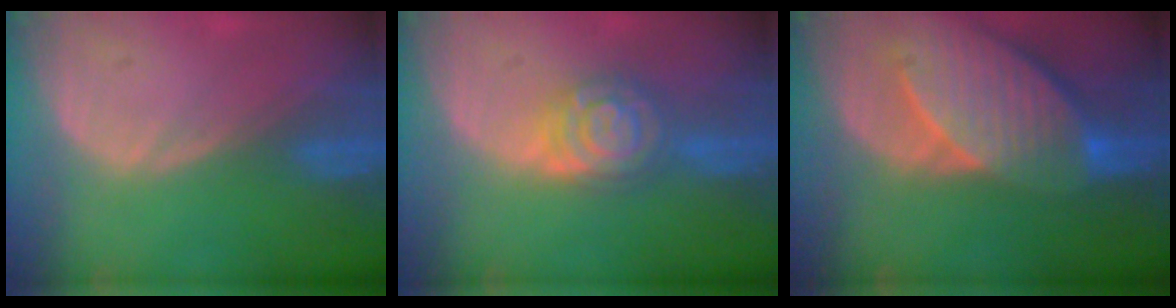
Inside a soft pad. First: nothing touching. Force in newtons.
{"total": 6.7, "press": 6.6, "slide": 0.4}
{"total": 10.5, "press": 9.3, "slide": 5.0}